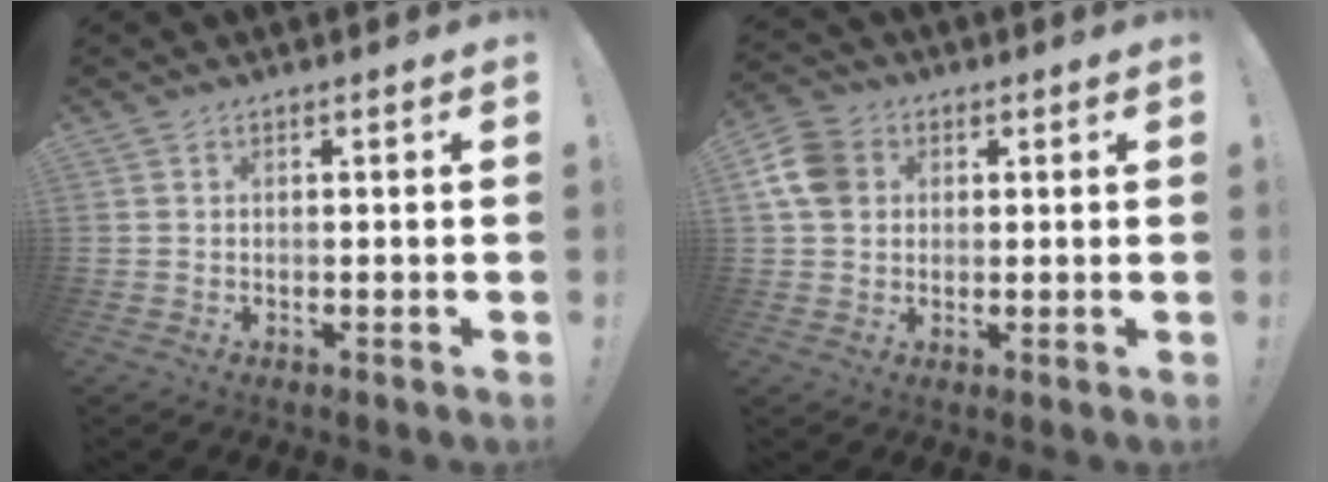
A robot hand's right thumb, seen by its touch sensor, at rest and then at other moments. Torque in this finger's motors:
{"motor_torque": [0.14, 0.21, 0.51, 0.10, 0.00]}